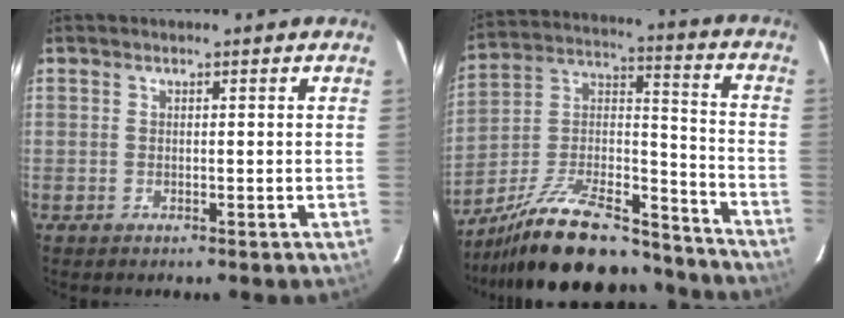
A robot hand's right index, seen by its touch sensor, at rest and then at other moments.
{"total": 26.7, "force": [-21.1, 8.7, 13.9], "torque": [-0.256, 0.017, -0.315]}